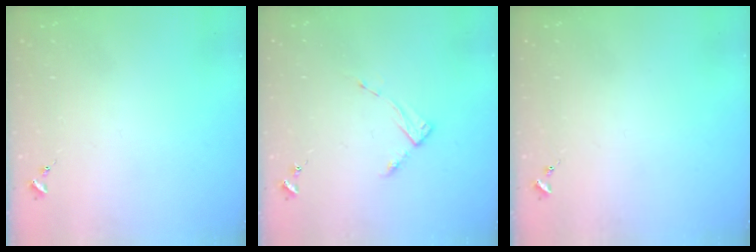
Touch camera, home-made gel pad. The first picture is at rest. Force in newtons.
{"total": 2.8, "press": 2.8, "slide": 0.4}
{"total": 0.0}